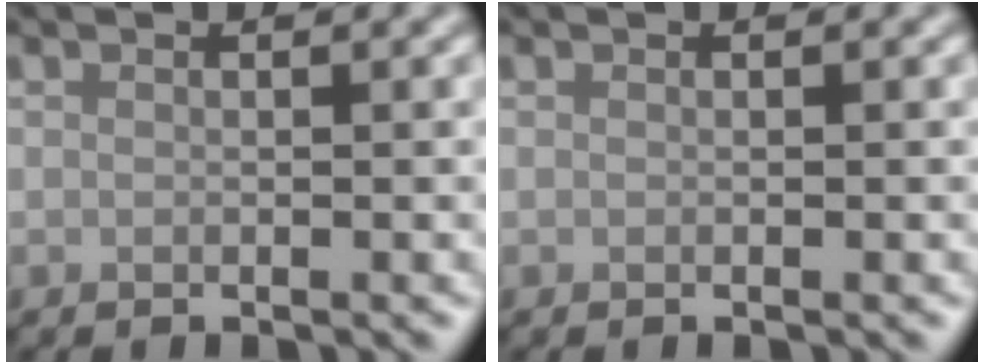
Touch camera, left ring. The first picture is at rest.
{"total": 0.0}